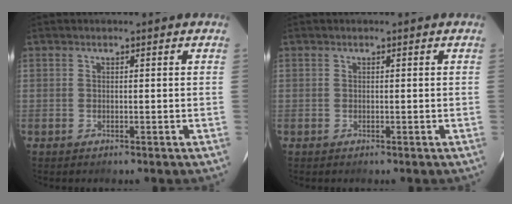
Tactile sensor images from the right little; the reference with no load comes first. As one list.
[{"total": 0.0}]